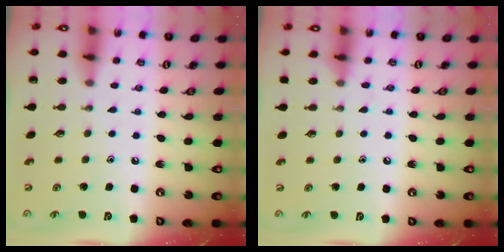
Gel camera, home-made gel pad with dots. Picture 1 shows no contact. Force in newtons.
{"total": 6.6, "press": 6.5, "slide": 0.5}